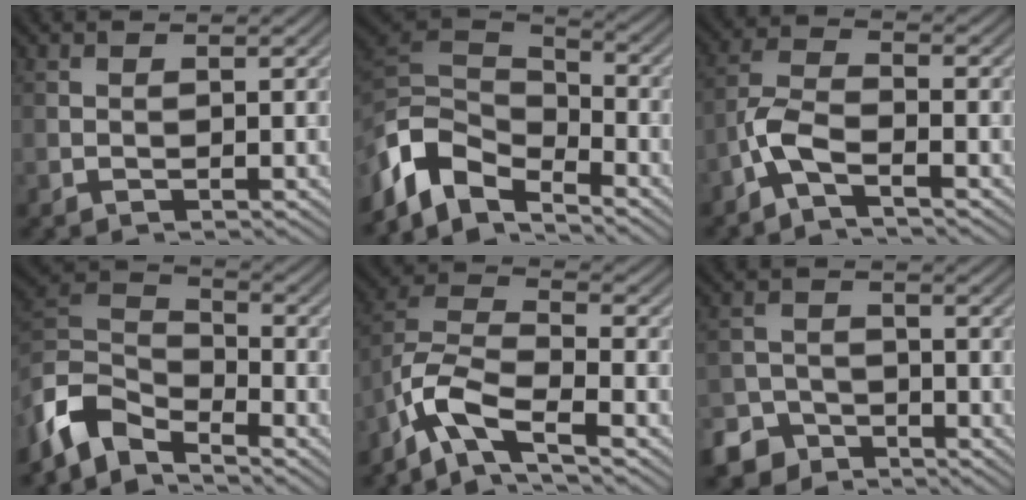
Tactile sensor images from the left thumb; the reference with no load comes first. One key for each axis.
{"total": 10.0, "fx": -6.4, "fy": 5.2, "fz": 5.7, "tx": -0.123, "ty": -0.003, "tz": -0.137}
{"total": 4.5, "fx": -3.0, "fy": 1.3, "fz": 3.2, "tx": -0.075, "ty": 0.003, "tz": -0.078}
{"total": 8.2, "fx": -5.9, "fy": 3.8, "fz": 4.2, "tx": -0.094, "ty": -0.002, "tz": -0.138}
{"total": 7.7, "fx": -5.2, "fy": 2.5, "fz": 5.2, "tx": -0.109, "ty": 0.006, "tz": -0.120}
{"total": 5.2, "fx": -4.0, "fy": 3.1, "fz": 1.3, "tx": -0.025, "ty": -0.005, "tz": -0.083}